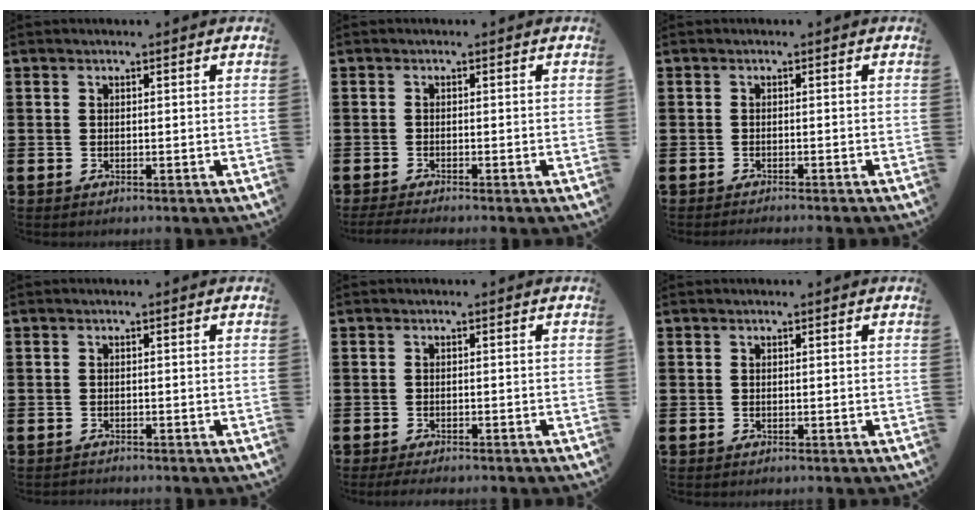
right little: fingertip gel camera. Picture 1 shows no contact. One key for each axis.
{"total": 0.9, "fx": -0.5, "fy": 0.1, "fz": 0.7, "tx": -0.012, "ty": 0.000, "tz": -0.009}
{"total": 0.7, "fx": -0.6, "fy": -0.2, "fz": 0.1, "tx": 0.000, "ty": -0.002, "tz": -0.013}
{"total": 0.5, "fx": -0.5, "fy": 0.1, "fz": -0.1, "tx": 0.000, "ty": -0.001, "tz": -0.011}
{"total": 1.1, "fx": -0.9, "fy": 0.1, "fz": 0.6, "tx": -0.011, "ty": -0.001, "tz": -0.018}
{"total": 0.0}